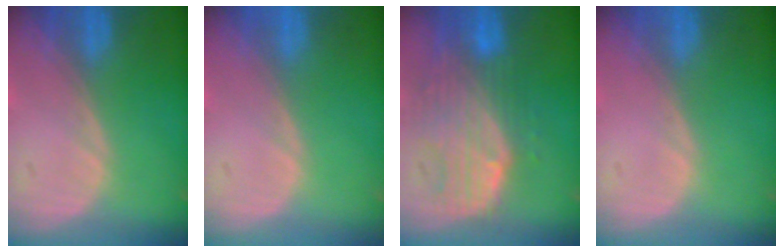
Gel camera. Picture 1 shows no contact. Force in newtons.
{"total": 0.0}
{"total": 9.9, "press": 8.6, "slide": 4.8}
{"total": 0.0}